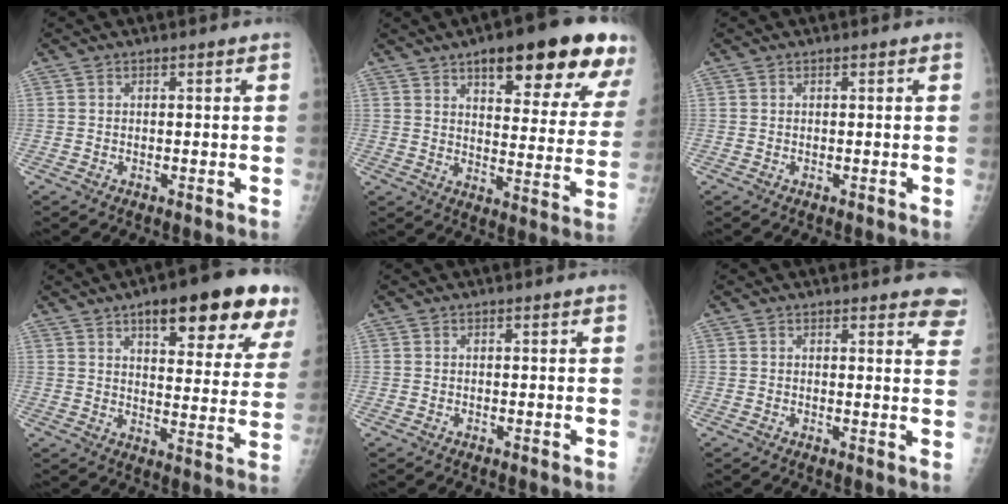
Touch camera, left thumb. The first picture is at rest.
{"total": 22.5, "force": [12.9, 6.8, 17.2], "torque": [-0.192, -0.038, 0.173]}
{"total": 0.0}
{"total": 20.9, "force": [11.7, 6.5, 16.0], "torque": [-0.179, -0.032, 0.156]}
{"total": 0.0}
{"total": 6.4, "force": [5.6, 1.9, 2.4], "torque": [0.008, -0.025, 0.040]}